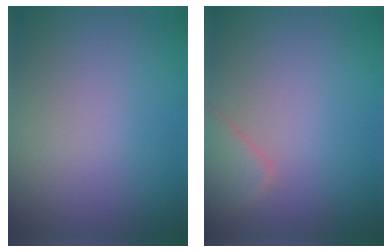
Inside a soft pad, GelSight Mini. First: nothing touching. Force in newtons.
{"total": 2.4, "press": 2.4, "slide": 0.2}